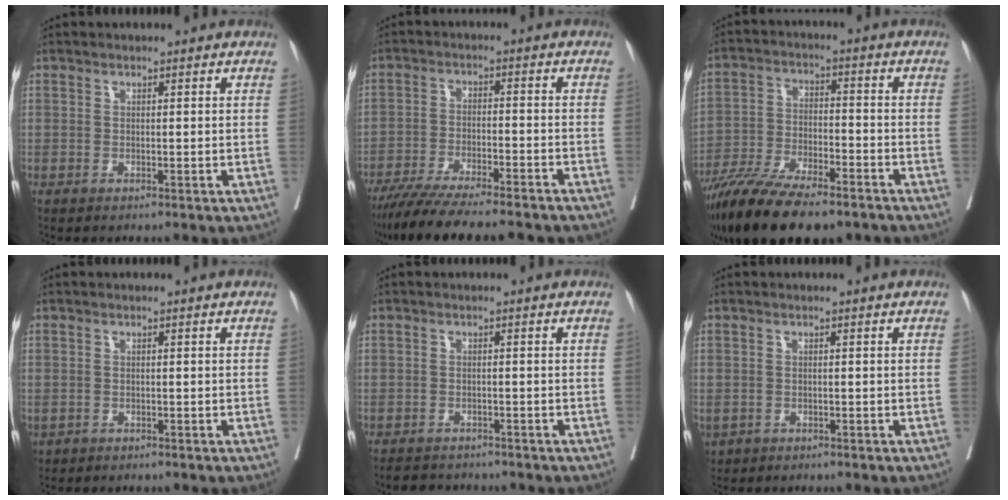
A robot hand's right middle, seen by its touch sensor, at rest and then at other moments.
{"total": 16.2, "force": [-13.9, 1.5, 8.0], "torque": [-0.129, -0.028, -0.212]}
{"total": 17.7, "force": [-13.7, 4.5, 10.3], "torque": [-0.192, -0.028, -0.233]}
{"total": 1.1, "force": [-0.6, 0.9, 0.4], "torque": [-0.013, 0.000, -0.004]}
{"total": 3.3, "force": [-3.1, 1.3, 0.1], "torque": [-0.001, -0.004, -0.048]}
{"total": 2.7, "force": [-1.4, 2.1, 1.0], "torque": [-0.027, -0.004, -0.019]}